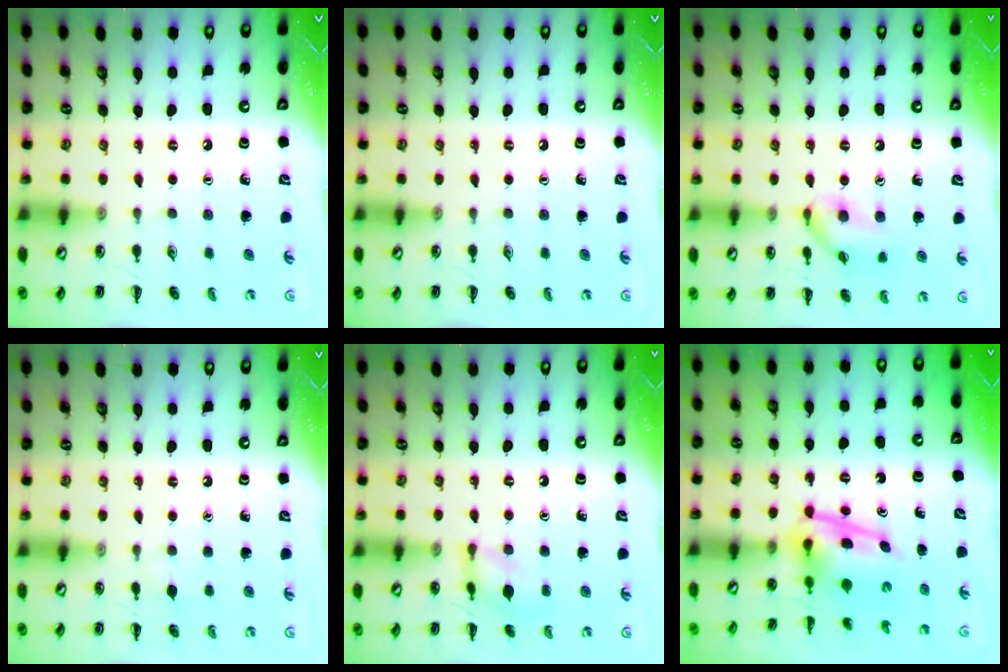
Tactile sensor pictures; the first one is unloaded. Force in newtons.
{"total": 0.0}
{"total": 11.6, "press": 11.5, "slide": 1.7}
{"total": 2.9, "press": 2.7, "slide": 0.9}
{"total": 8.4, "press": 8.4, "slide": 0.3}
{"total": 7.3, "press": 7.1, "slide": 1.4}